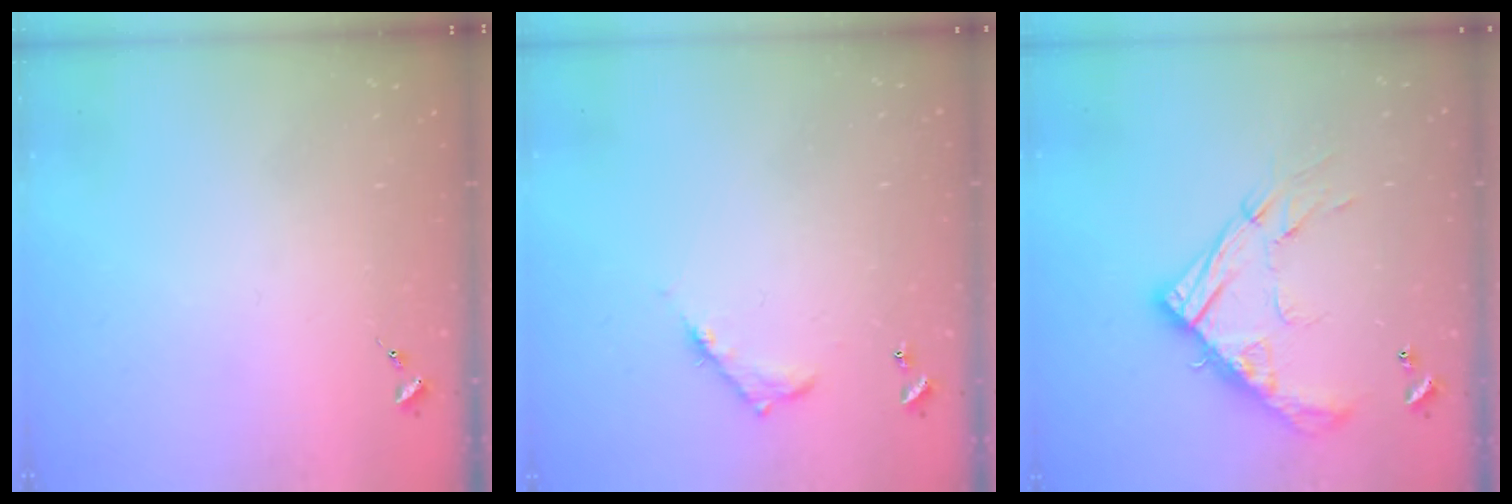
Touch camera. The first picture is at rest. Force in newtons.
{"total": 7.1, "press": 7.1, "slide": 0.5}
{"total": 18.0, "press": 17.9, "slide": 1.6}